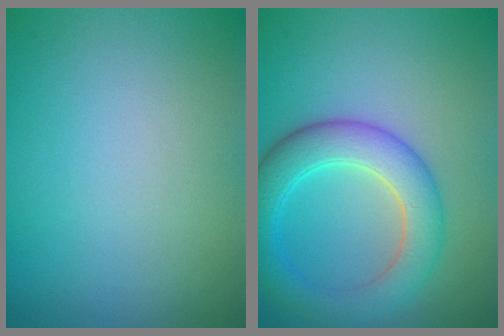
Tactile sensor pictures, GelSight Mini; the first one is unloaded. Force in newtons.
{"total": 5.7, "press": 5.7, "slide": 0.1}